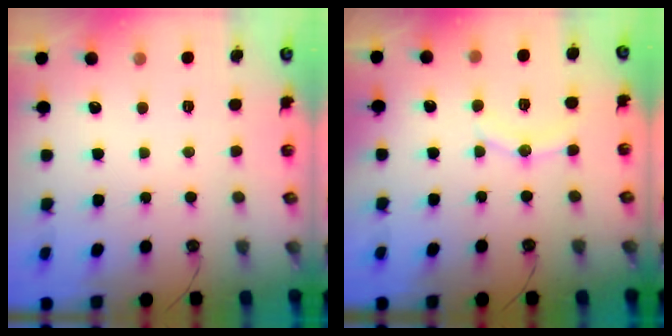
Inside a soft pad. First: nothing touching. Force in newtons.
{"total": 9.6, "press": 9.2, "slide": 2.8}